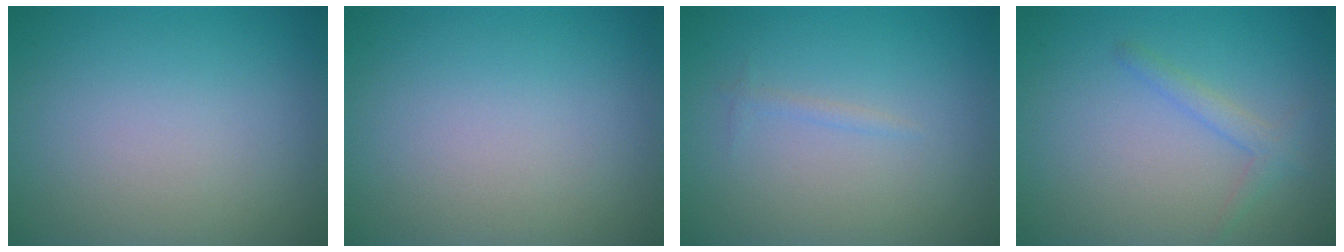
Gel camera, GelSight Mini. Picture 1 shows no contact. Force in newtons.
{"total": 0.0}
{"total": 0.6, "press": 0.6, "slide": 0.0}
{"total": 1.5, "press": 1.5, "slide": 0.1}